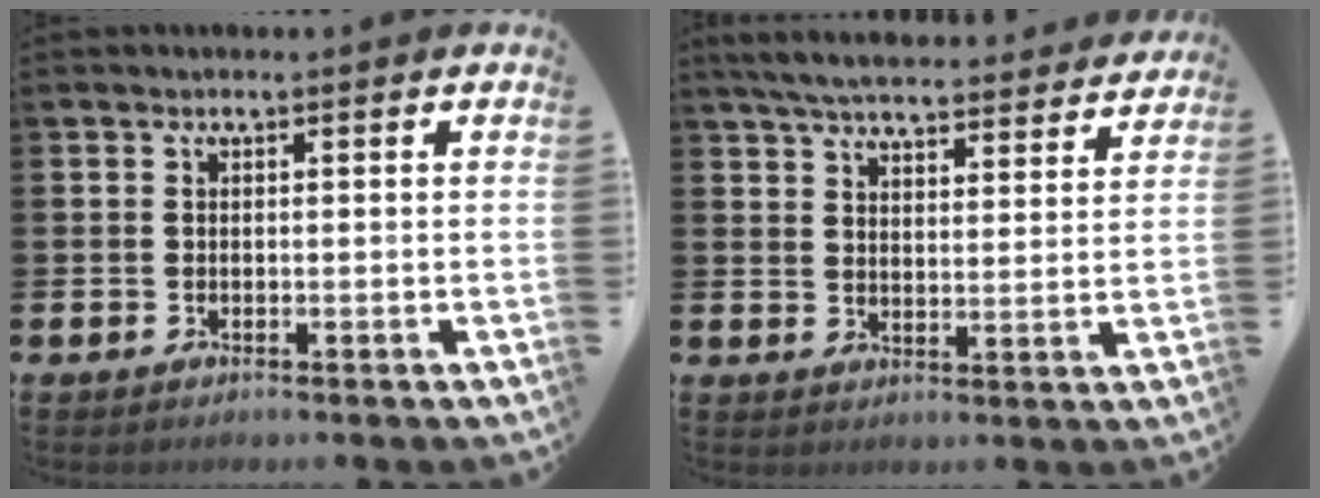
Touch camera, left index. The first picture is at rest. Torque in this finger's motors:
{"motor_torque": [1.07, -1.07, 0.33, 0.07]}